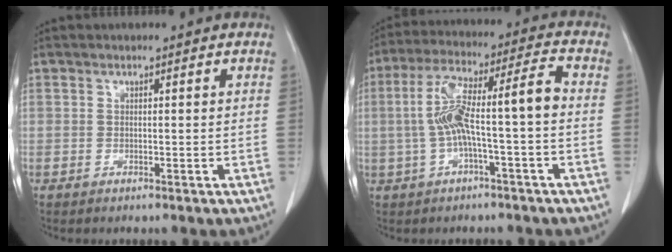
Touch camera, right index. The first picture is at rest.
{"total": 10.8, "force": [-1.1, 1.4, 10.6], "torque": [-0.208, 0.045, -0.017]}